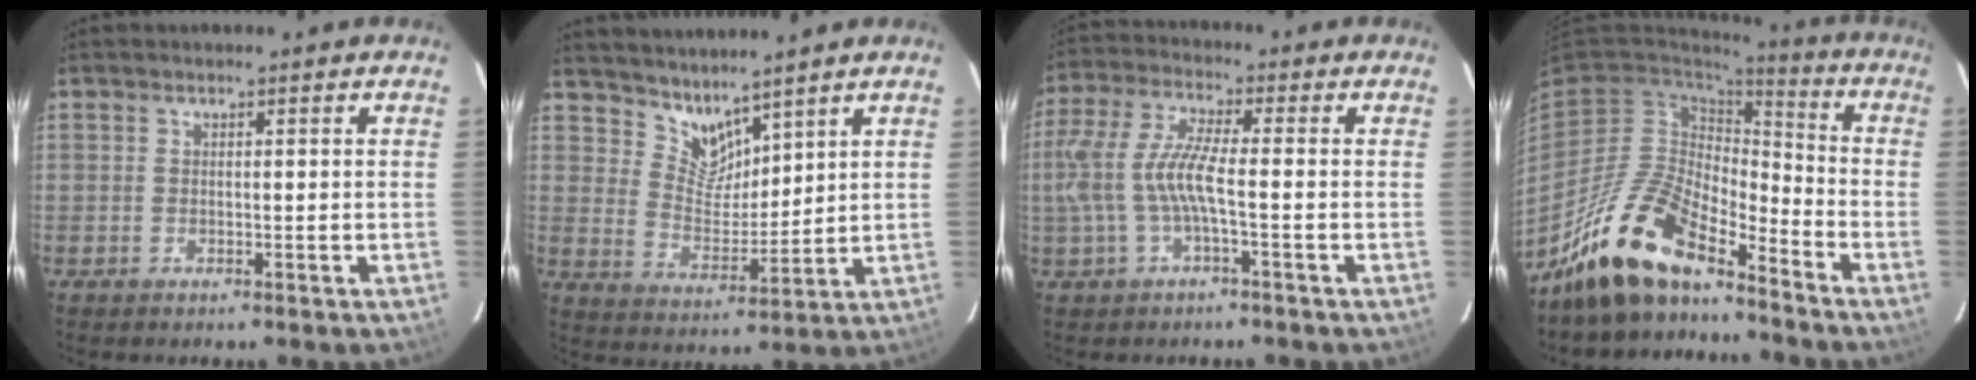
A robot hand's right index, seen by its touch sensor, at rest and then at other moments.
{"total": 7.1, "force": [6.3, 2.8, 1.9], "torque": [-0.025, -0.004, 0.126]}
{"total": 9.4, "force": [-1.8, 1.7, 9.0], "torque": [-0.198, 0.001, -0.027]}
{"total": 15.9, "force": [-12.8, 5.1, 8.1], "torque": [-0.165, -0.005, -0.242]}